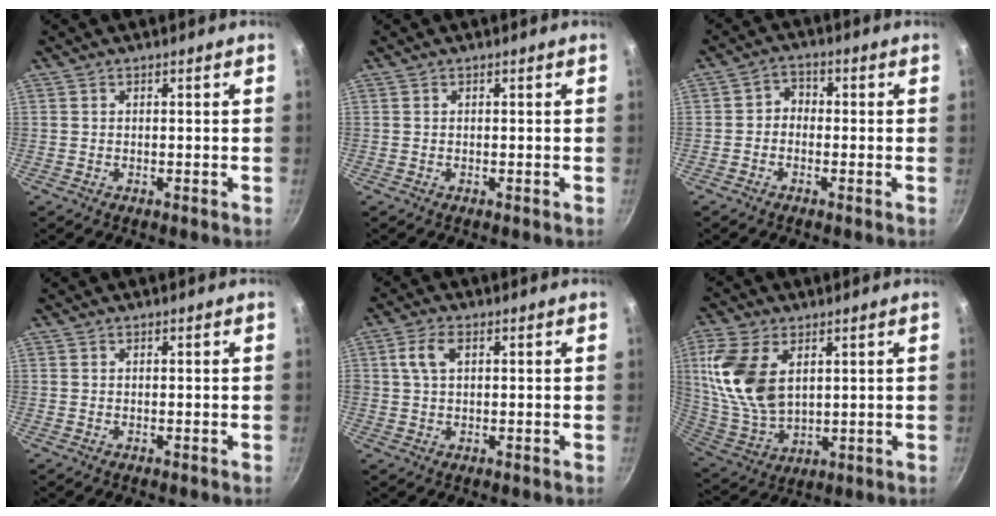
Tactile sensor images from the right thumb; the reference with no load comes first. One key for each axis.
{"total": 0.0}
{"total": 2.9, "fx": -0.8, "fy": 2.4, "fz": 1.3, "tx": -0.006, "ty": 0.015, "tz": -0.025}
{"total": 0.0}
{"total": 4.5, "fx": 1.4, "fy": 2.6, "fz": 3.5, "tx": -0.062, "ty": 0.008, "tz": 0.025}
{"total": 15.7, "fx": 4.6, "fy": 9.5, "fz": 11.6, "tx": -0.229, "ty": -0.022, "tz": 0.104}